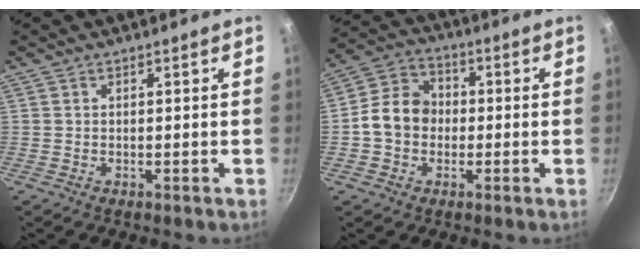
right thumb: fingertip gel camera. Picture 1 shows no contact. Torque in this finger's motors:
{"motor_torque": [1.34, 1.63, 0.71, -0.81, 0.06]}